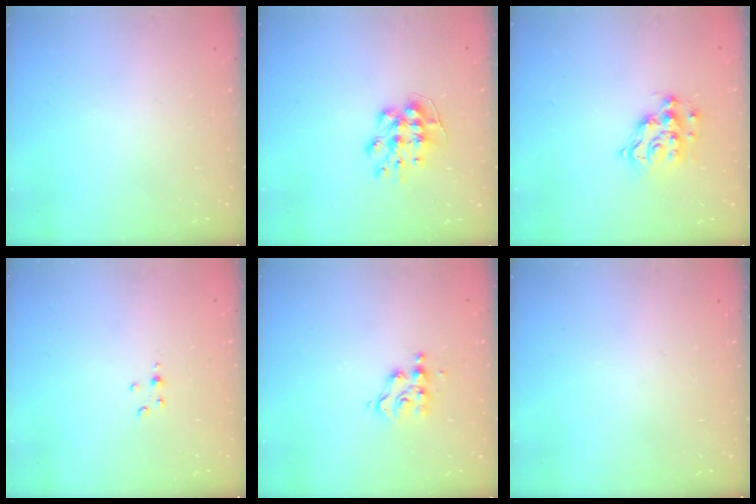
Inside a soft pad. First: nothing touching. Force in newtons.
{"total": 8.6, "press": 8.5, "slide": 0.2}
{"total": 11.6, "press": 11.6, "slide": 0.7}
{"total": 2.8, "press": 2.8, "slide": 0.3}
{"total": 5.7, "press": 5.7, "slide": 0.3}
{"total": 0.0}